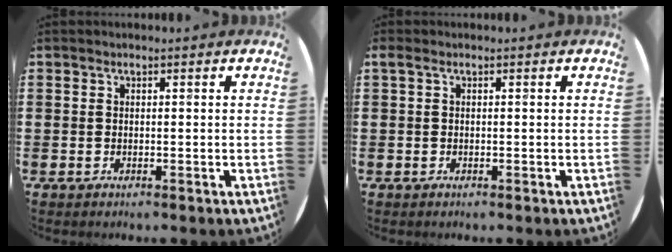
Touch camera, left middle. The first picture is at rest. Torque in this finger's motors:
{"motor_torque": [-0.21, -0.32, 0.16, 0.05]}